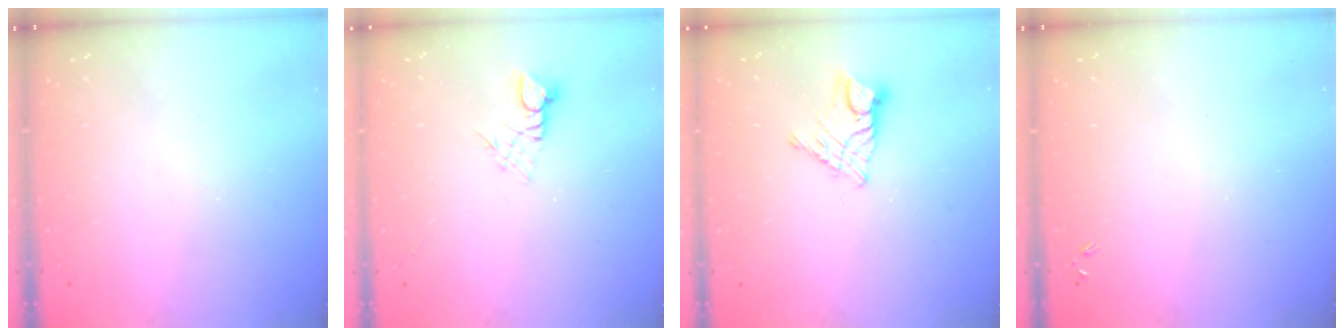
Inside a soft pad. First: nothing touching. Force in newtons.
{"total": 3.4, "press": 3.4, "slide": 0.3}
{"total": 9.0, "press": 9.0, "slide": 0.8}
{"total": 0.0}